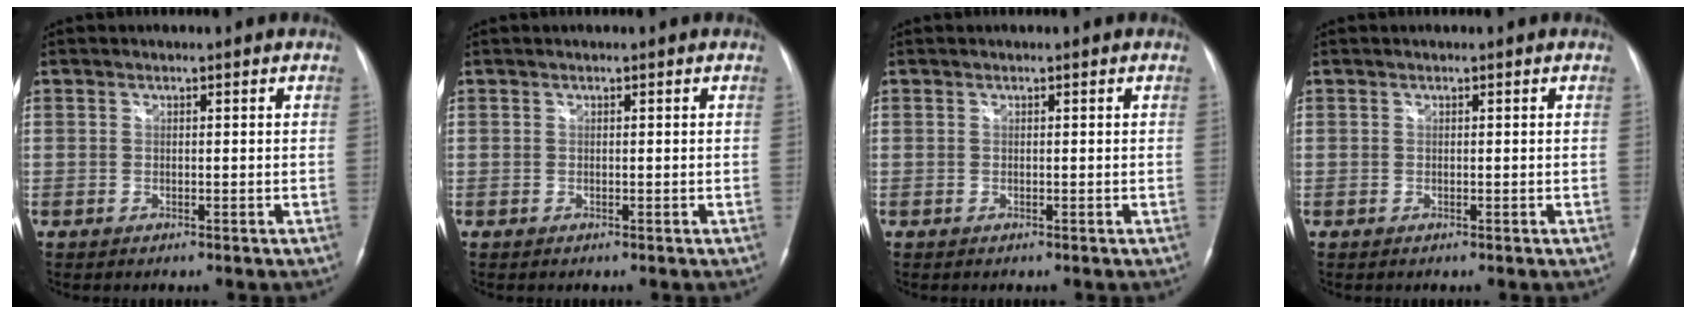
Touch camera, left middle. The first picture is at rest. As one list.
[{"total": 0.0}, {"total": 0.0}, {"total": 0.0}]